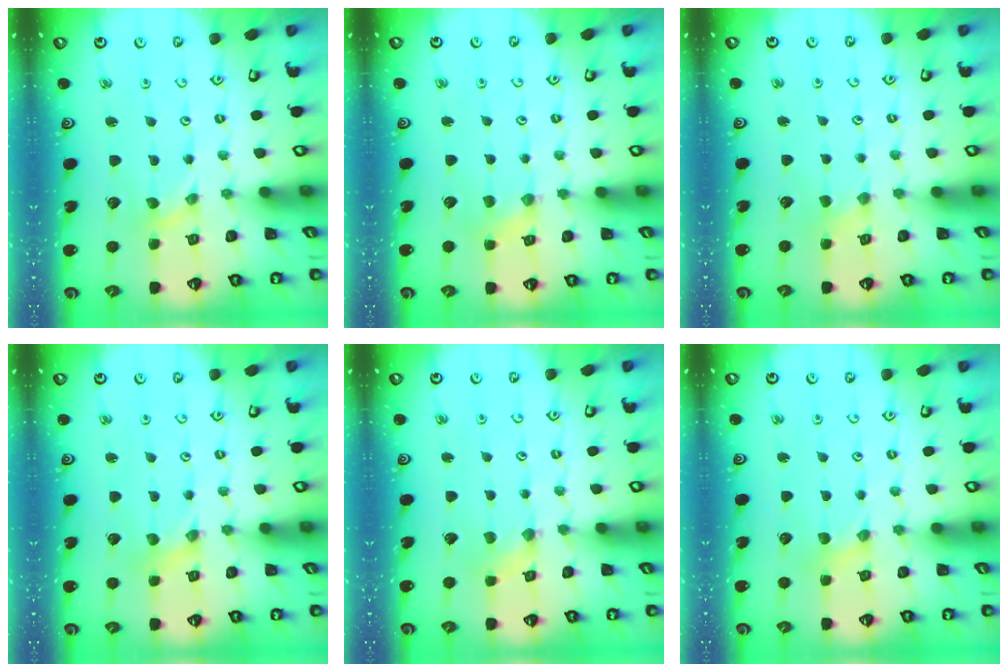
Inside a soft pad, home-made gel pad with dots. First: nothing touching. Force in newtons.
{"total": 2.4, "press": 2.4, "slide": 0.4}
{"total": 0.0}
{"total": 0.0}
{"total": 0.9, "press": 0.9, "slide": 0.3}
{"total": 2.2, "press": 2.2, "slide": 0.4}